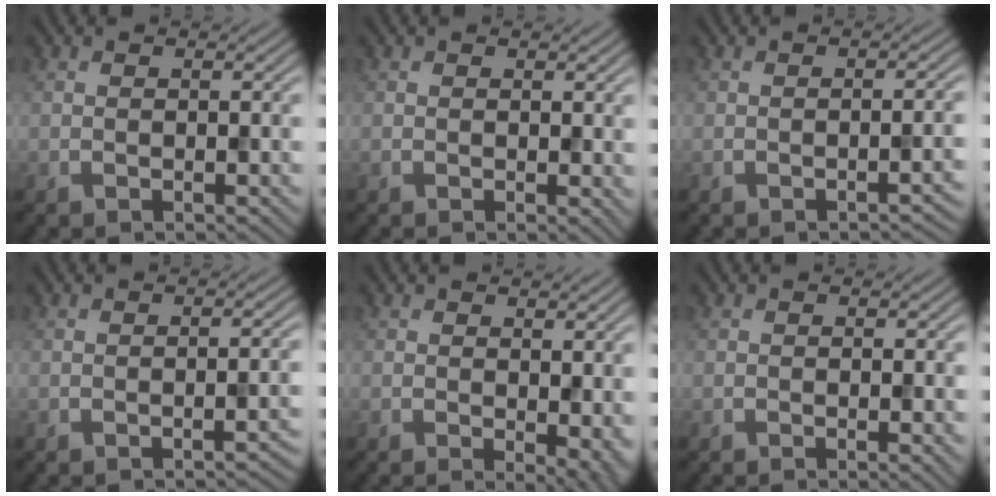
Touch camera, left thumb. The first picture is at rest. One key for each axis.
{"total": 1.0, "fx": 0.2, "fy": 0.6, "fz": 0.8, "tx": -0.006, "ty": -0.004, "tz": 0.004}
{"total": 1.8, "fx": -1.0, "fy": 0.4, "fz": 1.5, "tx": -0.015, "ty": 0.005, "tz": -0.017}
{"total": 2.0, "fx": -1.2, "fy": 0.4, "fz": 1.5, "tx": -0.015, "ty": 0.005, "tz": -0.020}
{"total": 3.8, "fx": -0.1, "fy": 2.0, "fz": 3.2, "tx": -0.035, "ty": -0.010, "tz": 0.003}
{"total": 0.8, "fx": -0.2, "fy": 0.1, "fz": 0.8, "tx": -0.012, "ty": -0.004, "tz": -0.005}